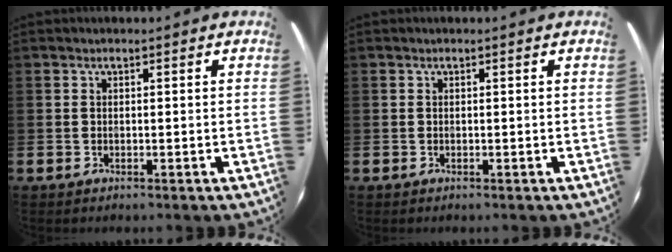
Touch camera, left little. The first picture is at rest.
{"total": 0.0}